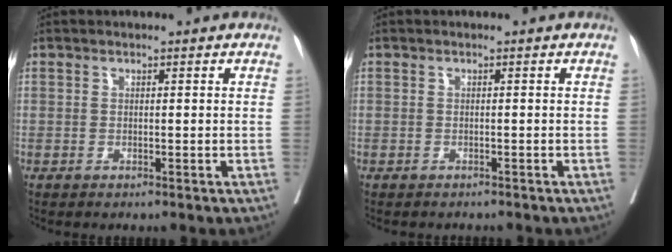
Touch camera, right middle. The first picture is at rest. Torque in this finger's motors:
{"motor_torque": [0.07, -0.07, 0.00, 0.00]}